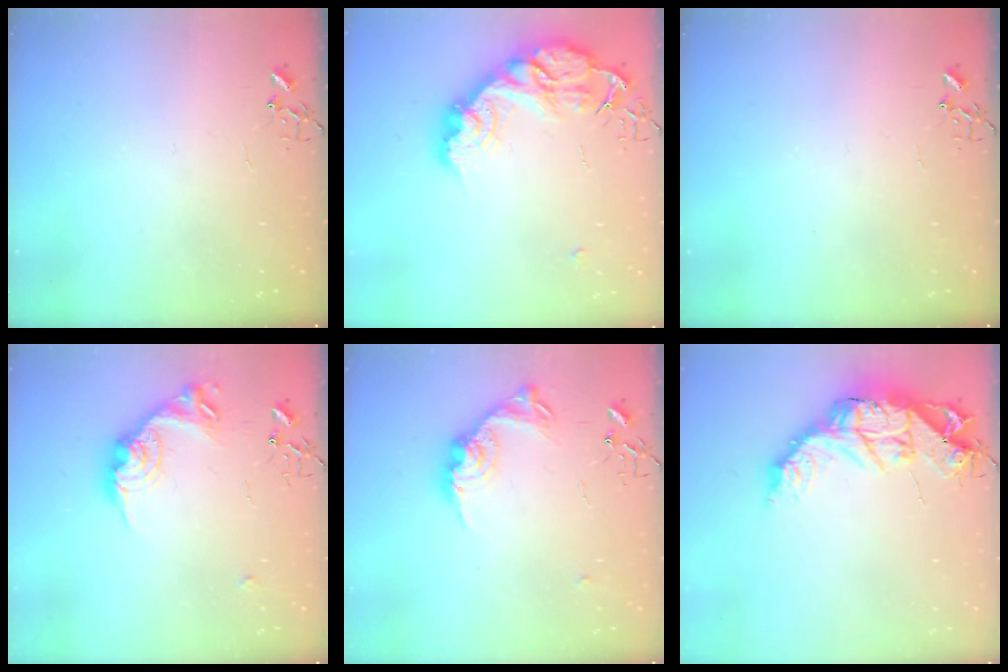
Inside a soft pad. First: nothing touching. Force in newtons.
{"total": 25.5, "press": 25.4, "slide": 2.1}
{"total": 0.0}
{"total": 16.7, "press": 16.7, "slide": 0.9}
{"total": 15.6, "press": 15.6, "slide": 0.7}
{"total": 16.2, "press": 16.2, "slide": 1.5}